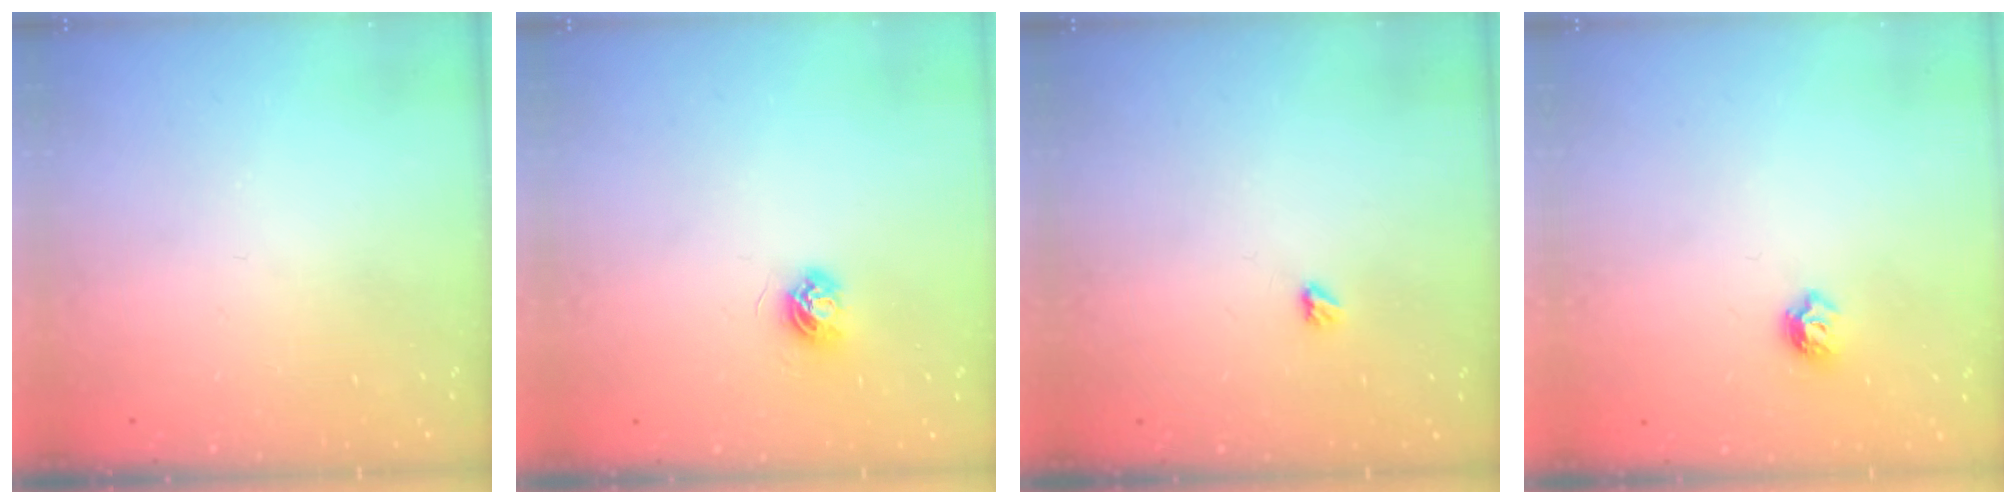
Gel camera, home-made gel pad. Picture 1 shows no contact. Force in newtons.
{"total": 4.2, "press": 4.2, "slide": 0.4}
{"total": 2.9, "press": 2.9, "slide": 0.5}
{"total": 5.5, "press": 5.5, "slide": 0.8}